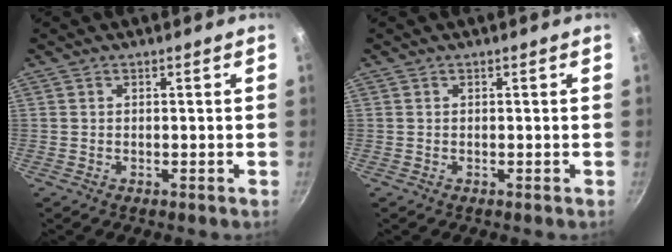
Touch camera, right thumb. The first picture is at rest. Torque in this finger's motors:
{"motor_torque": [-0.09, -0.09, 0.12, 0.09, 0.00]}